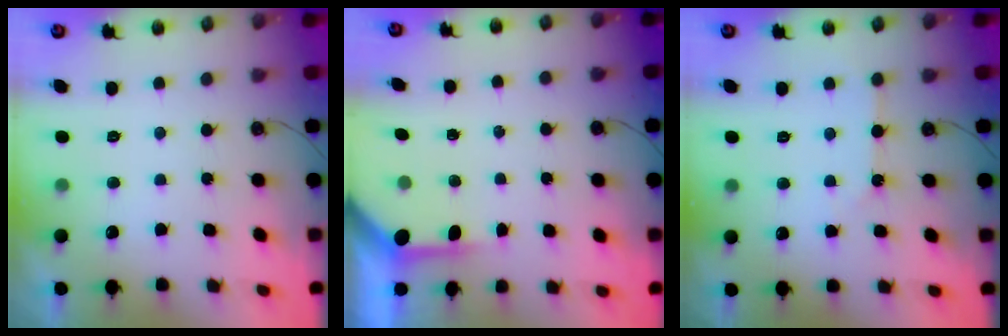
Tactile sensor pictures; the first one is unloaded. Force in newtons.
{"total": 3.8, "press": 3.8, "slide": 0.3}
{"total": 4.9, "press": 4.8, "slide": 0.5}